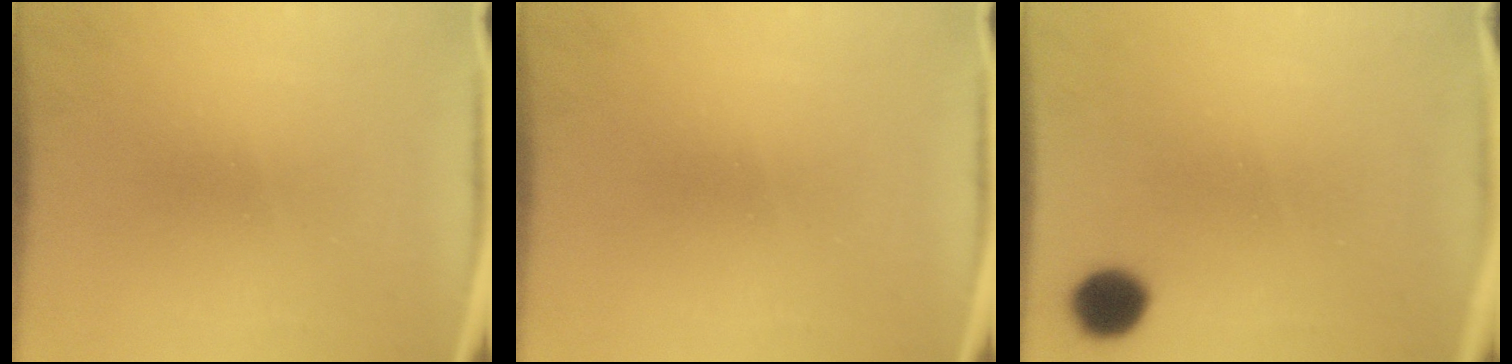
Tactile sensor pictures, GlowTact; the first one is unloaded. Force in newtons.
{"total": 0.0}
{"total": 7.3}